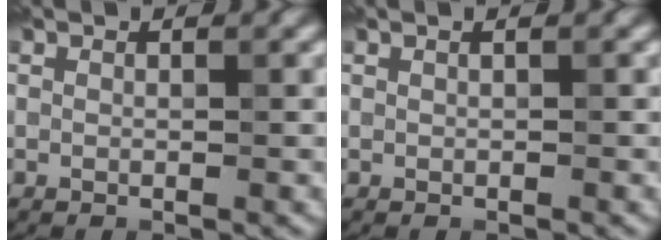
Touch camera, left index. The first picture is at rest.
{"total": 0.8, "force": [0.5, 0.5, 0.4], "torque": [0.000, 0.013, 0.002]}